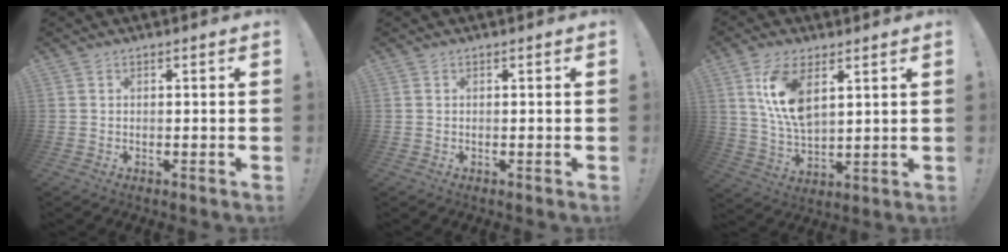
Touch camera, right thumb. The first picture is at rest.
{"total": 0.0}
{"total": 11.8, "force": [5.4, 5.7, 8.8], "torque": [-0.175, -0.025, 0.095]}